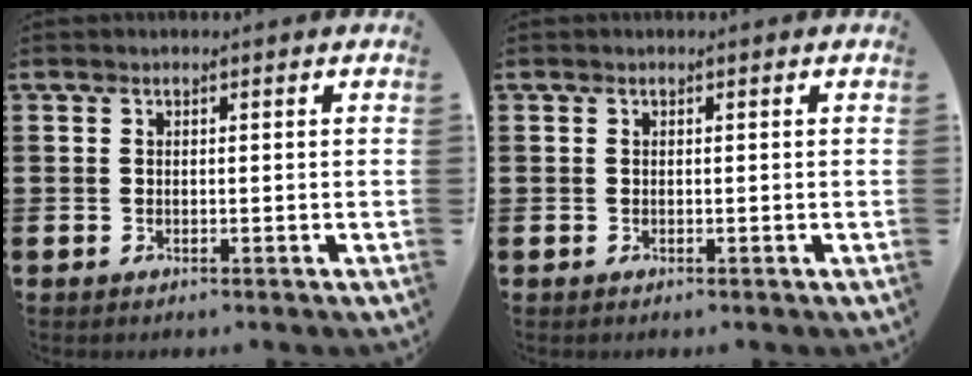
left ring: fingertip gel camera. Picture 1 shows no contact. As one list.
[{"total": 0.0}]